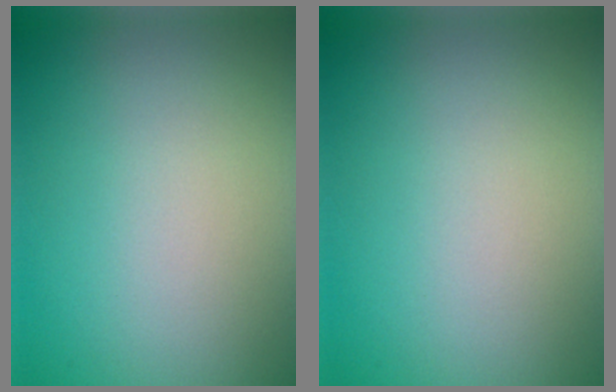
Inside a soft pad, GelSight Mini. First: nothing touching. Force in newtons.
{"total": 0.0}